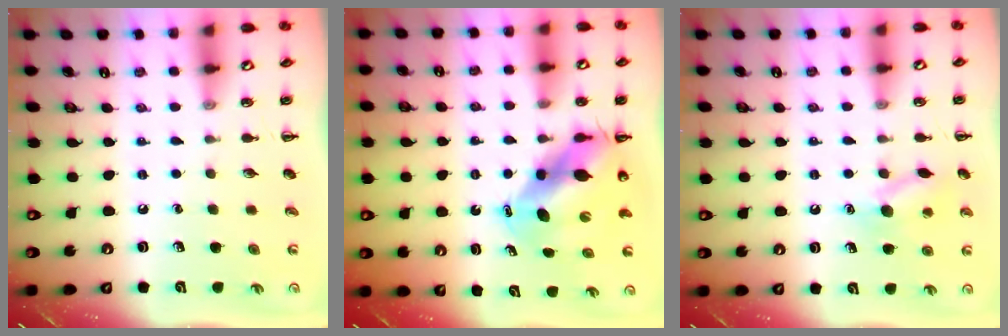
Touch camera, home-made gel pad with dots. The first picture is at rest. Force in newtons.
{"total": 10.3, "press": 9.9, "slide": 2.9}
{"total": 10.6, "press": 10.5, "slide": 1.6}